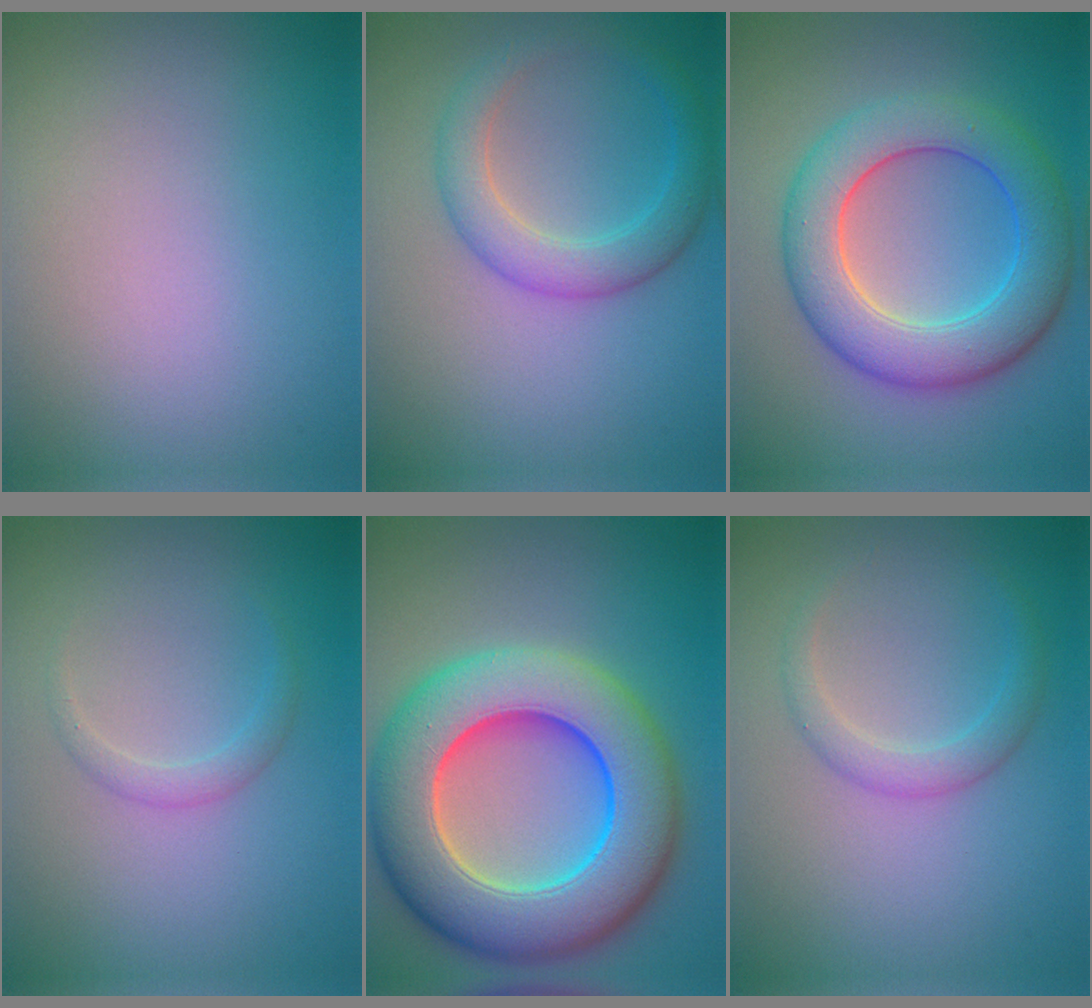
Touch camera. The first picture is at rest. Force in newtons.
{"total": 3.7, "press": 3.7, "slide": 0.2}
{"total": 7.6, "press": 7.6, "slide": 0.1}
{"total": 1.2, "press": 1.2, "slide": 0.0}
{"total": 13.5, "press": 13.3, "slide": 2.2}
{"total": 2.0, "press": 2.0, "slide": 0.1}